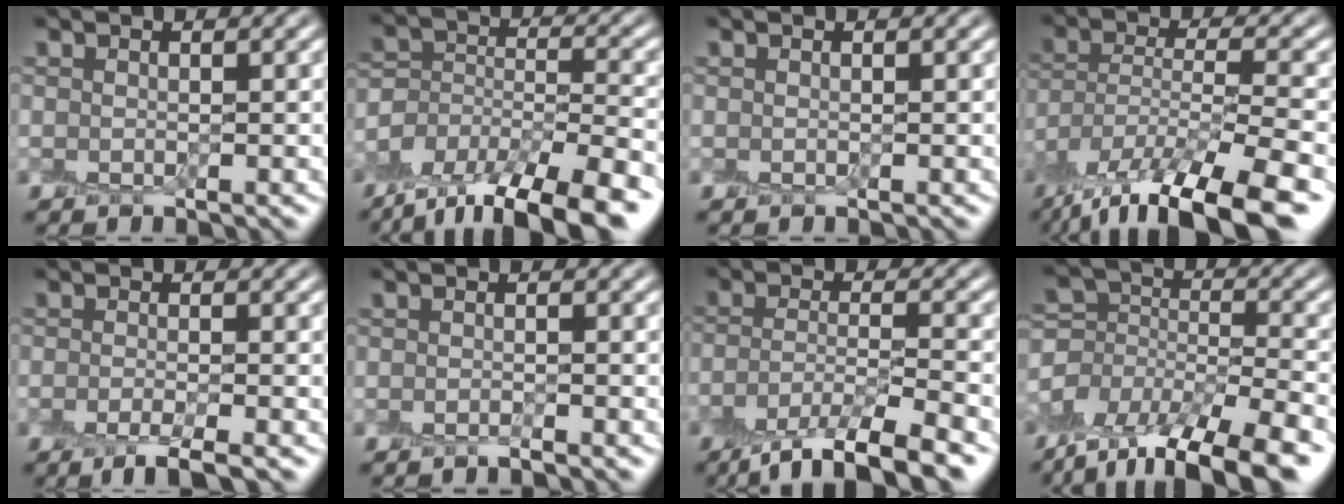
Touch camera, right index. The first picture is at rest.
{"total": 13.0, "force": [-10.3, 5.3, 5.8], "torque": [-0.084, 0.008, -0.156]}
{"total": 0.0}
{"total": 13.7, "force": [-10.3, 3.8, 8.0], "torque": [-0.160, -0.025, -0.162]}
{"total": 3.0, "force": [-1.9, 0.7, 2.3], "torque": [-0.035, -0.006, -0.041]}
{"total": 0.9, "force": [-0.8, 0.2, 0.4], "torque": [-0.003, -0.004, -0.017]}
{"total": 7.4, "force": [-4.9, 1.9, 5.3], "torque": [-0.081, -0.010, -0.090]}
{"total": 12.5, "force": [-9.2, 5.4, 6.5], "torque": [-0.110, 0.005, -0.158]}